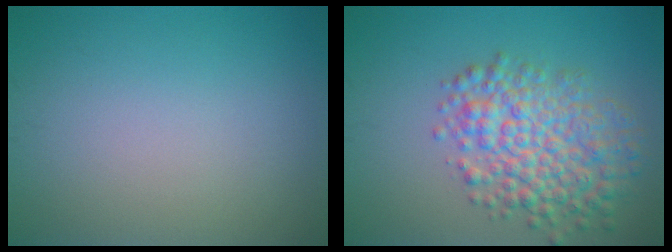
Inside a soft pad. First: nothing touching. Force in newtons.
{"total": 6.7, "press": 6.7, "slide": 0.2}